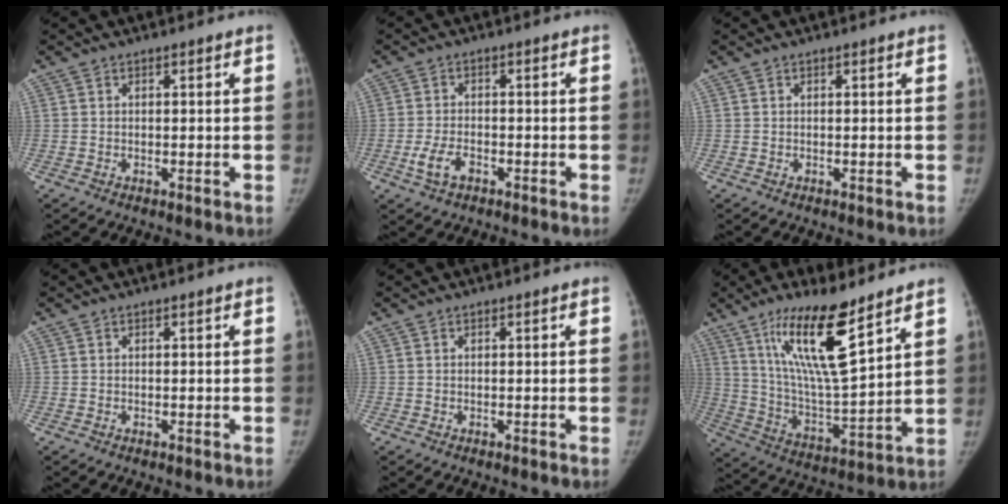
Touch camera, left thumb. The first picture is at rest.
{"total": 4.5, "force": [-2.1, 2.4, 3.1], "torque": [-0.068, 0.009, -0.039]}
{"total": 0.0}
{"total": 0.0}
{"total": 0.0}
{"total": 17.8, "force": [10.8, 3.7, 13.7], "torque": [-0.233, -0.065, 0.206]}